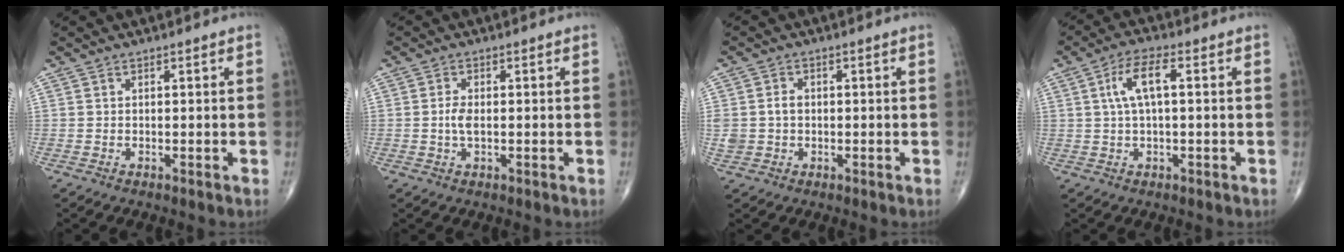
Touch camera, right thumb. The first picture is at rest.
{"total": 2.6, "force": [-0.2, 1.2, 2.3], "torque": [-0.048, 0.004, -0.006]}
{"total": 4.3, "force": [0.0, 3.5, 2.4], "torque": [-0.047, 0.010, 0.004]}
{"total": 6.5, "force": [1.2, 2.2, 6.0], "torque": [-0.127, 0.018, 0.023]}